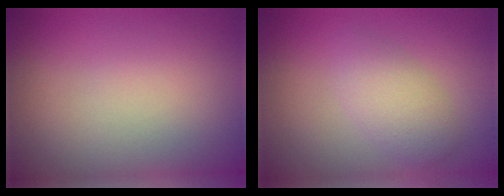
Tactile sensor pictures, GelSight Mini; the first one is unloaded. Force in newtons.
{"total": 2.9, "press": 2.9, "slide": 0.2}